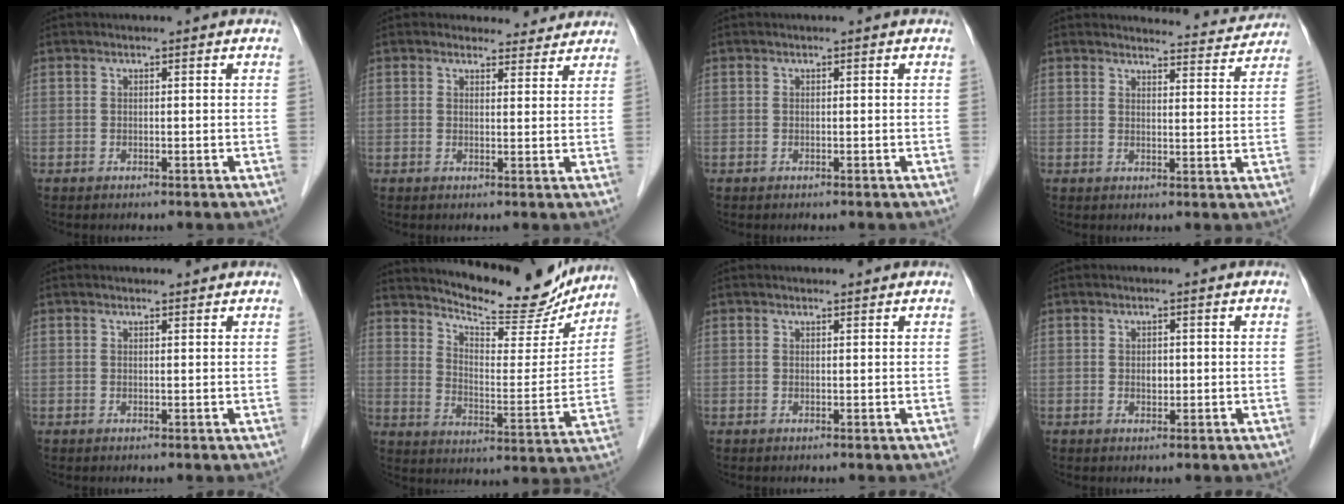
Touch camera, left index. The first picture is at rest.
{"total": 3.7, "force": [3.4, 1.4, -0.3], "torque": [0.009, -0.004, 0.031]}
{"total": 0.0}
{"total": 7.0, "force": [7.0, 0.7, -0.1], "torque": [0.008, -0.016, 0.069]}
{"total": 0.7, "force": [0.7, 0.1, 0.1], "torque": [-0.009, 0.000, 0.010]}
{"total": 18.8, "force": [16.6, 2.5, 8.5], "torque": [-0.136, -0.013, 0.239]}
{"total": 0.6, "force": [0.6, 0.1, 0.1], "torque": [-0.008, 0.000, 0.008]}
{"total": 1.2, "force": [-0.3, 0.9, 0.9], "torque": [-0.013, -0.003, -0.004]}